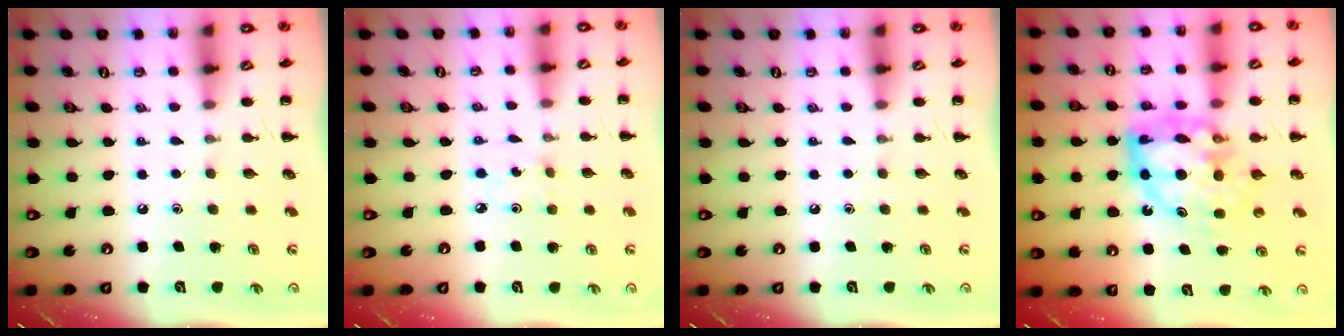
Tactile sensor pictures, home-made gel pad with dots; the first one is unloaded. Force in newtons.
{"total": 1.2, "press": 1.1, "slide": 0.4}
{"total": 0.0}
{"total": 12.7, "press": 12.2, "slide": 3.6}